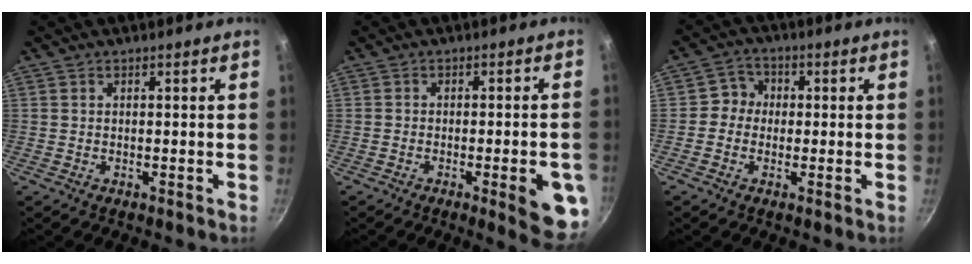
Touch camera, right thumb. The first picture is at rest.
{"total": 9.3, "force": [-3.2, 2.3, 8.4], "torque": [-0.081, 0.010, -0.038]}
{"total": 4.3, "force": [-0.2, 4.1, 1.4], "torque": [0.007, 0.011, -0.018]}